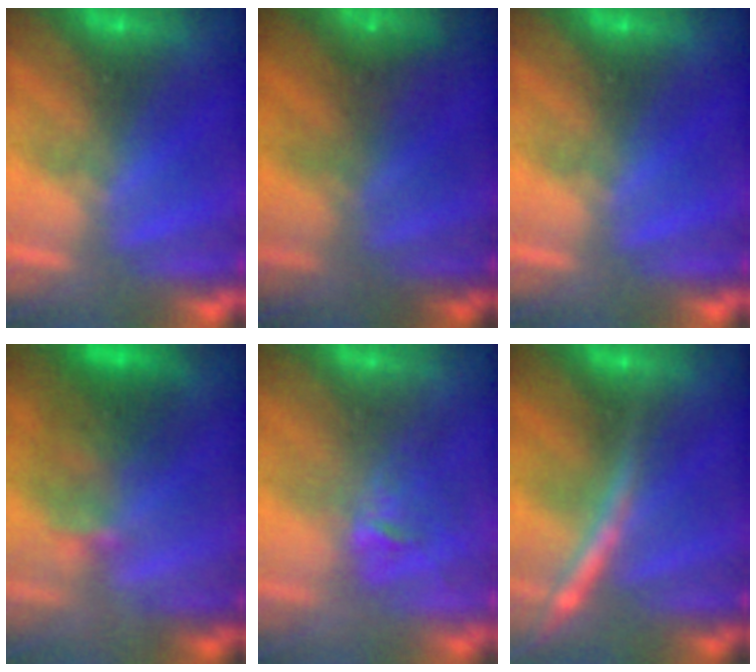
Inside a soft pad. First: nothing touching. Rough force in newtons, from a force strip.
{"total": 4.0}
{"total": 0.0}
{"total": 3.8}
{"total": 2.7}
{"total": 2.8}